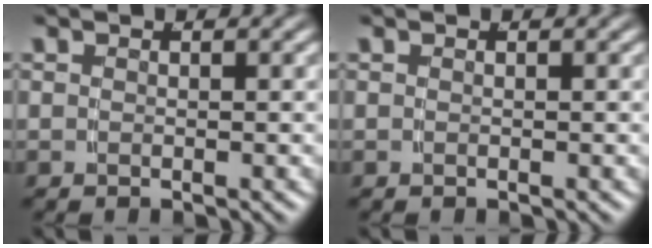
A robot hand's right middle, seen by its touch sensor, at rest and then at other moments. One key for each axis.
{"total": 0.0}